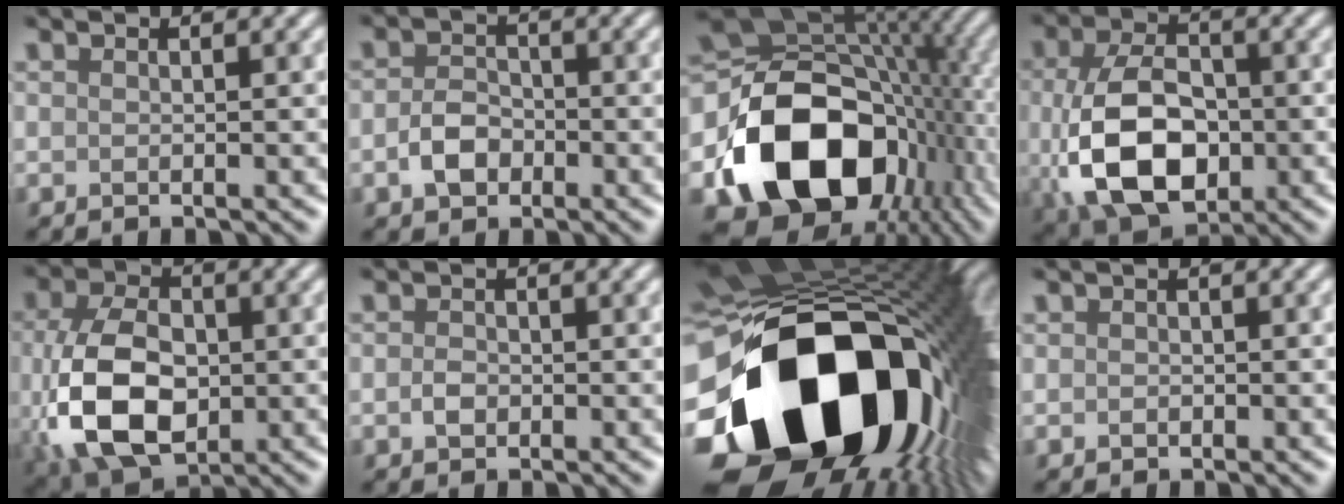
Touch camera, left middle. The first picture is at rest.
{"total": 2.7, "force": [-1.0, 2.0, 1.5], "torque": [-0.028, 0.005, -0.022]}
{"total": 17.6, "force": [-4.5, 13.0, 11.0], "torque": [-0.215, -0.043, -0.059]}
{"total": 10.4, "force": [-1.5, 6.9, 7.7], "torque": [-0.168, -0.015, -0.023]}
{"total": 10.6, "force": [-1.4, 7.1, 7.8], "torque": [-0.180, -0.011, -0.027]}
{"total": 1.1, "force": [-0.3, 0.9, 0.6], "torque": [-0.014, 0.004, -0.009]}
{"total": 21.0, "force": [-4.6, 14.0, 14.9], "torque": [-0.294, -0.095, -0.033]}
{"total": 0.7, "force": [-0.2, 0.6, 0.1], "torque": [0.001, 0.002, -0.006]}